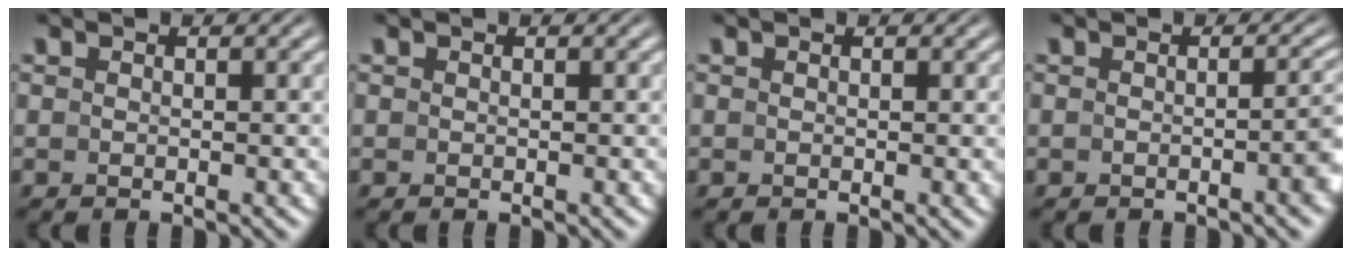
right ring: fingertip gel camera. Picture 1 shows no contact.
{"total": 0.0}
{"total": 0.0}
{"total": 2.7, "force": [-0.9, 0.5, 2.5], "torque": [-0.020, 0.005, -0.018]}